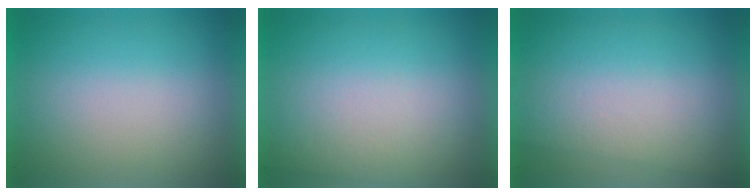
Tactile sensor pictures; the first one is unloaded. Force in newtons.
{"total": 2.8}
{"total": 2.7}